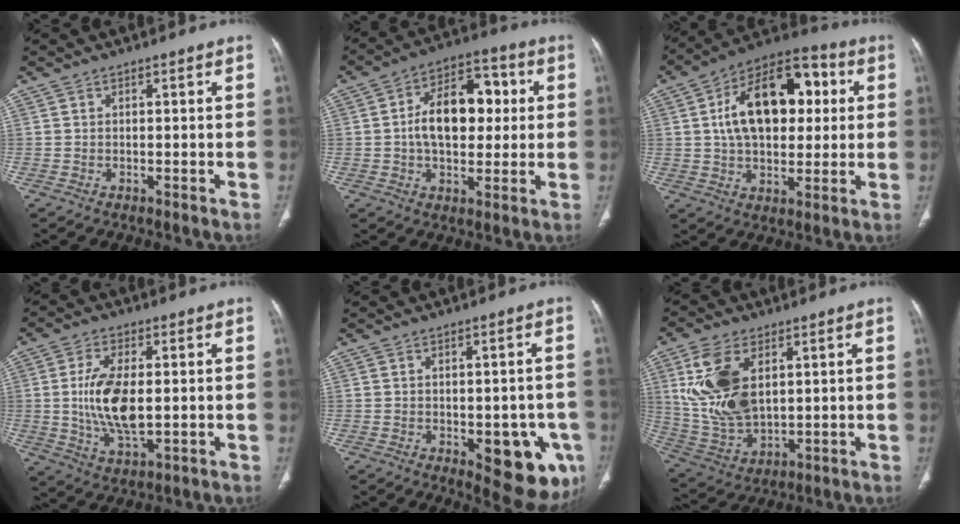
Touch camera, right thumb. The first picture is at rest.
{"total": 14.9, "force": [1.3, 9.2, 11.6], "torque": [-0.151, 0.025, 0.014]}
{"total": 20.3, "force": [3.8, 12.1, 15.9], "torque": [-0.225, 0.022, 0.055]}
{"total": 11.4, "force": [0.2, 5.4, 10.1], "torque": [-0.202, -0.011, 0.008]}
{"total": 12.8, "force": [-4.2, 5.9, 10.5], "torque": [-0.098, 0.002, -0.036]}
{"total": 15.2, "force": [4.2, 8.8, 11.7], "torque": [-0.236, -0.015, 0.095]}